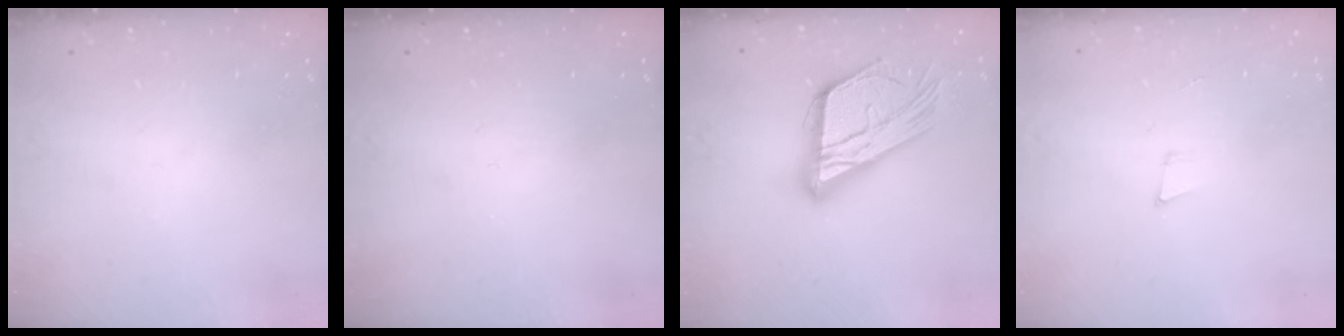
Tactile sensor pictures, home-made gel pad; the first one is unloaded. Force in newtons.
{"total": 0.0}
{"total": 21.6, "press": 21.5, "slide": 1.9}
{"total": 3.6, "press": 2.5, "slide": 2.7}